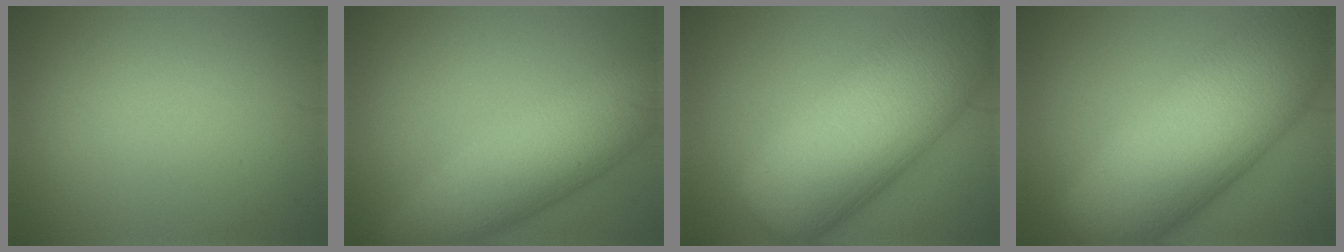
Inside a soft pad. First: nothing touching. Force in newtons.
{"total": 8.0, "press": 8.0, "slide": 0.2}
{"total": 15.0, "press": 15.0, "slide": 0.5}
{"total": 16.0, "press": 16.0, "slide": 0.6}